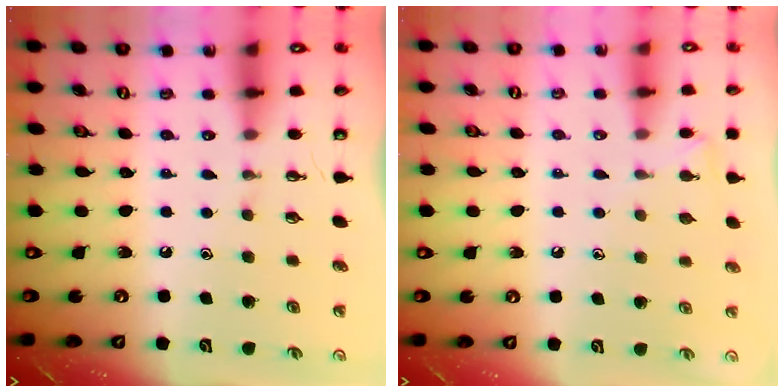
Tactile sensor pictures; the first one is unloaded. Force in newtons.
{"total": 5.5, "press": 5.4, "slide": 0.6}